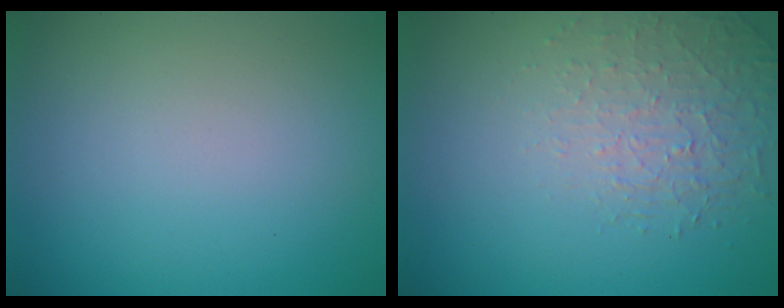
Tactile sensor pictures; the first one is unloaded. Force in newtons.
{"total": 1.6, "press": 1.0, "slide": 1.2}